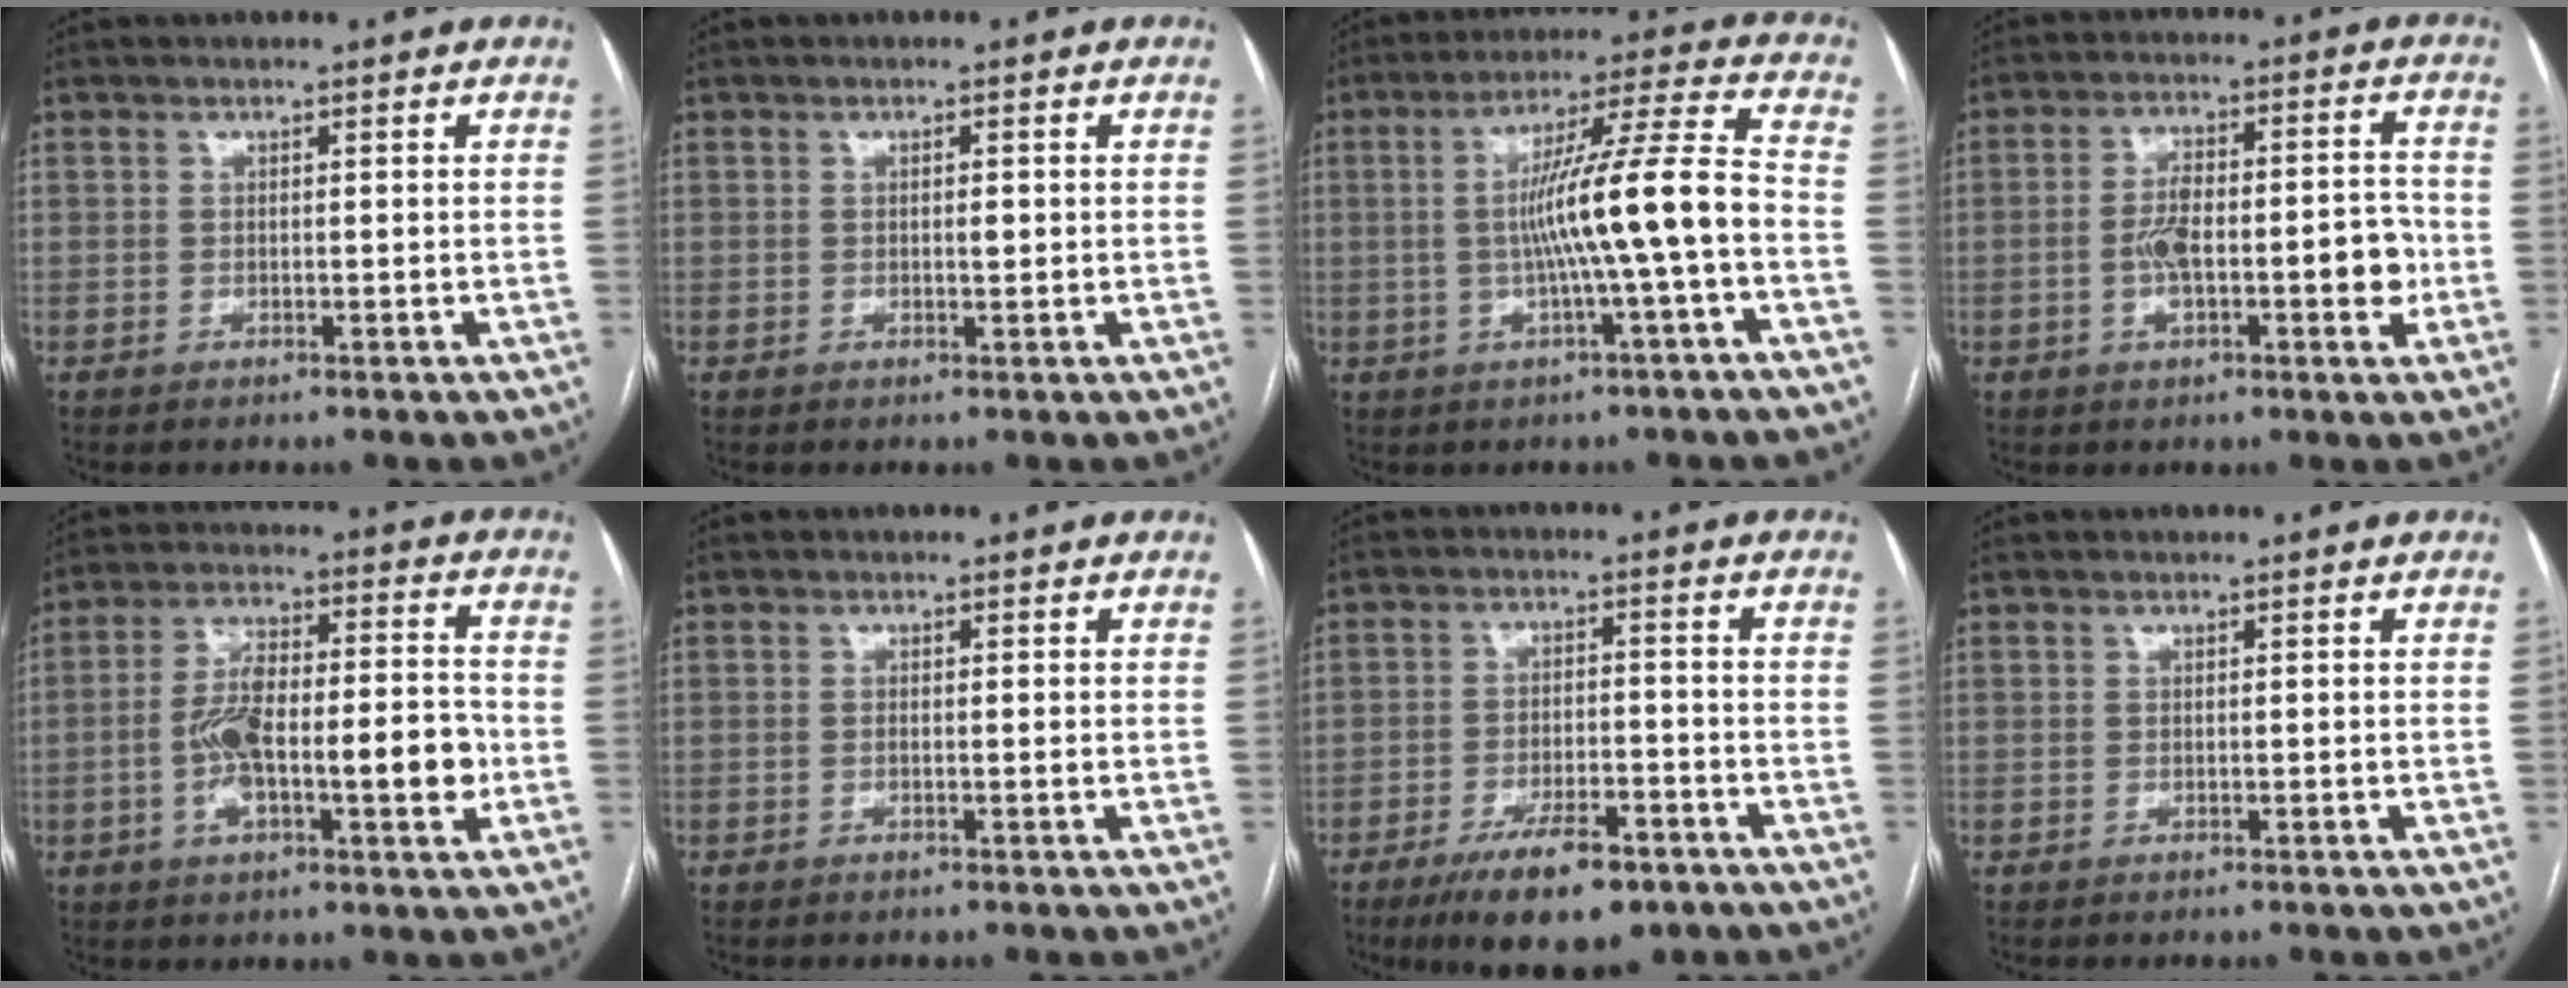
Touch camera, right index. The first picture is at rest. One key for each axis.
{"total": 1.1, "fx": 0.0, "fy": 0.3, "fz": 1.1, "tx": -0.019, "ty": 0.000, "tz": 0.001}
{"total": 12.1, "fx": -1.9, "fy": -1.0, "fz": 11.9, "tx": -0.203, "ty": 0.016, "tz": -0.031}
{"total": 10.4, "fx": -2.0, "fy": 3.5, "fz": 9.6, "tx": -0.160, "ty": 0.027, "tz": -0.027}
{"total": 14.4, "fx": -2.8, "fy": 4.2, "fz": 13.5, "tx": -0.231, "ty": 0.027, "tz": -0.043}
{"total": 0.7, "fx": -0.1, "fy": 0.1, "fz": 0.7, "tx": -0.013, "ty": 0.000, "tz": -0.001}
{"total": 10.7, "fx": -7.0, "fy": 3.6, "fz": 7.3, "tx": -0.121, "ty": -0.008, "tz": -0.111}
{"total": 0.0}